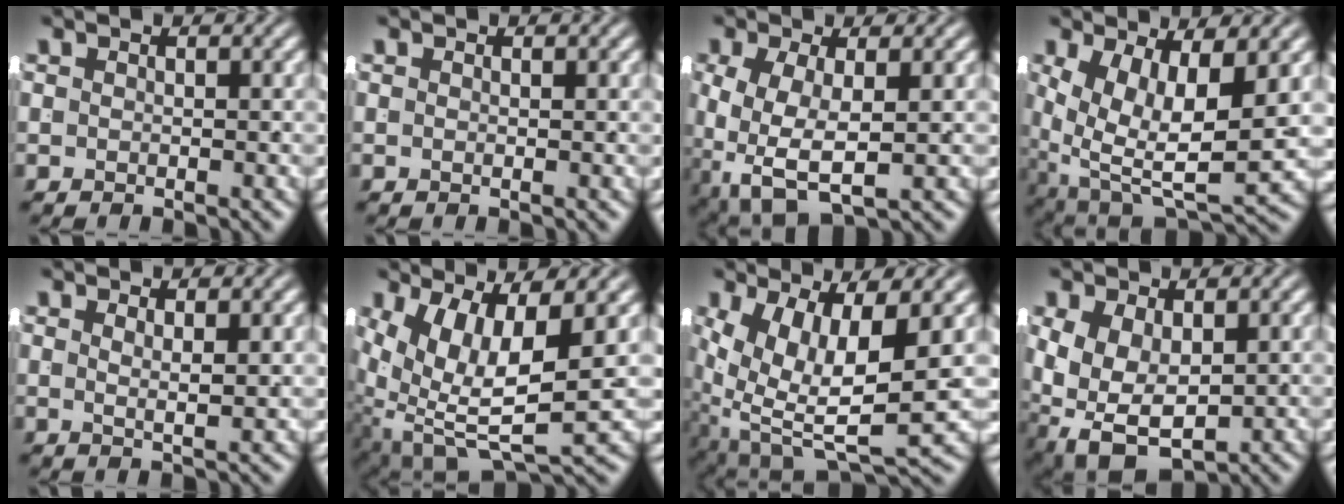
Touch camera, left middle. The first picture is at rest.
{"total": 0.0}
{"total": 6.7, "force": [-2.5, 4.1, 4.7], "torque": [-0.108, -0.052, -0.016]}
{"total": 9.6, "force": [-1.7, 5.7, 7.5], "torque": [-0.140, -0.069, 0.006]}
{"total": 1.6, "force": [0.7, -1.1, 1.0], "torque": [-0.011, -0.013, 0.021]}
{"total": 10.8, "force": [-1.2, 6.8, 8.3], "torque": [-0.168, -0.060, 0.008]}
{"total": 10.8, "force": [-1.6, 6.5, 8.4], "torque": [-0.162, -0.063, 0.001]}
{"total": 9.3, "force": [-3.2, 7.1, 5.2], "torque": [-0.135, -0.058, -0.027]}